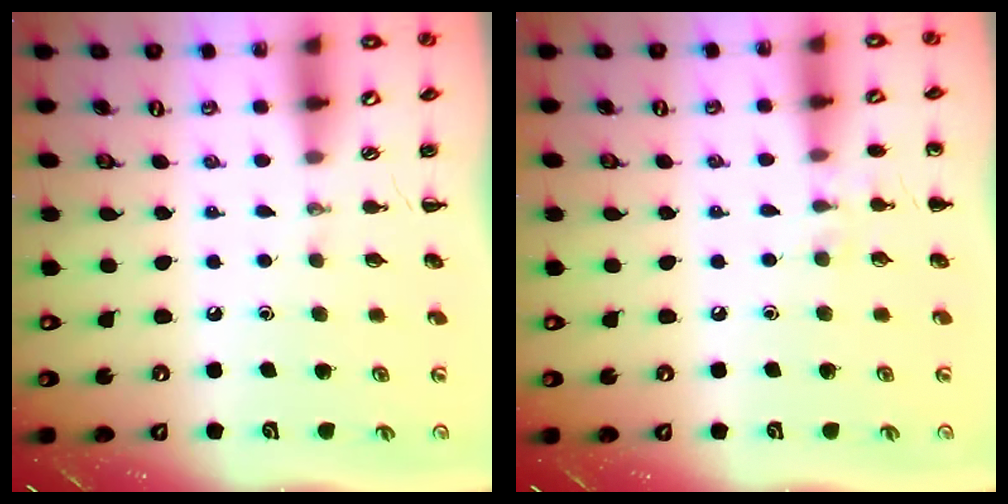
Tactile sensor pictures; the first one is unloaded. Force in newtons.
{"total": 5.6, "press": 5.3, "slide": 1.8}